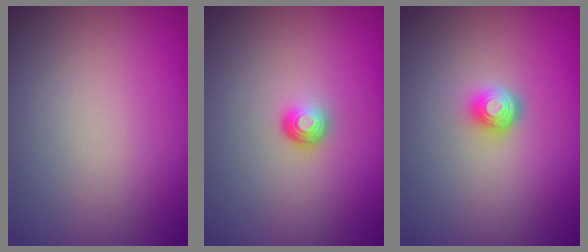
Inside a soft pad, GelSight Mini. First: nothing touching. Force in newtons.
{"total": 1.7, "press": 1.2, "slide": 1.2}
{"total": 1.9, "press": 1.4, "slide": 1.2}